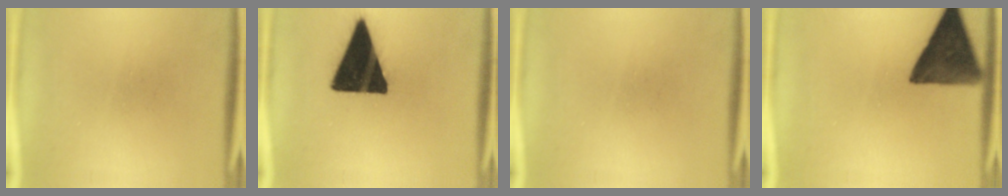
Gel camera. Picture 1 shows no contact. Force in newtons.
{"total": 19.9}
{"total": 0.0}
{"total": 13.1}